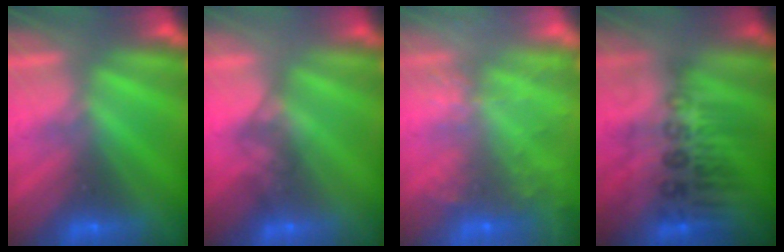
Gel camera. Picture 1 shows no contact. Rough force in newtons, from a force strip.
{"total": 1.6}
{"total": 9.2}
{"total": 2.9}